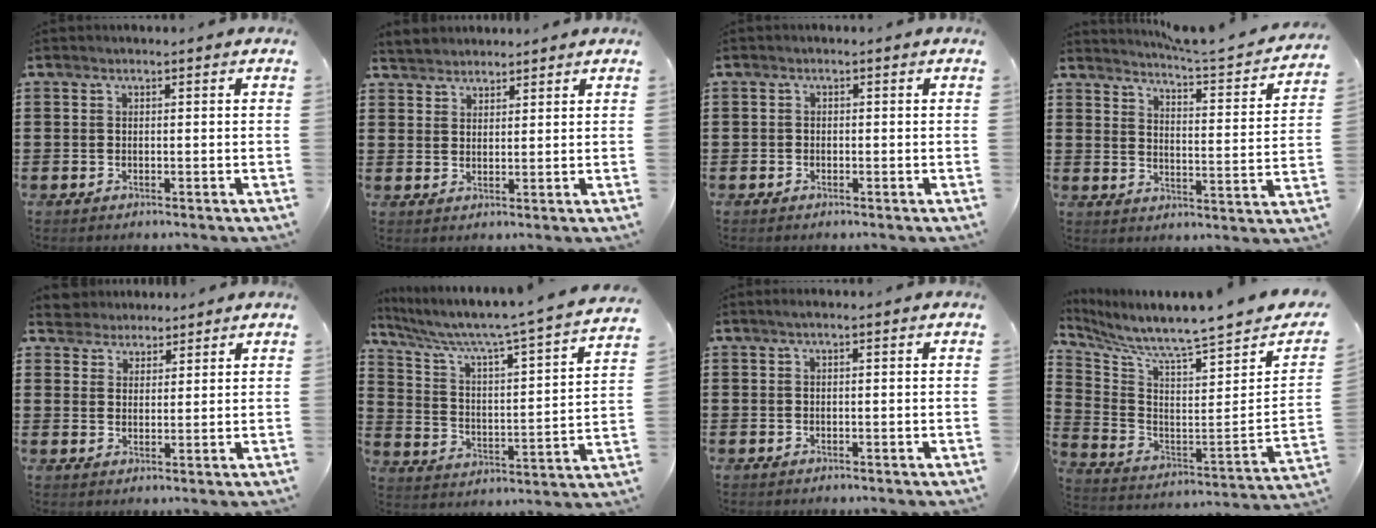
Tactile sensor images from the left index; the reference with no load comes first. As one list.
[{"total": 2.5, "force": [2.4, 0.6, -0.5], "torque": [0.001, 0.001, 0.047]}, {"total": 0.7, "force": [-0.4, 0.5, 0.1], "torque": [-0.004, 0.001, -0.009]}, {"total": 3.7, "force": [3.5, -0.6, 0.9], "torque": [-0.033, -0.038, 0.049]}, {"total": 3.3, "force": [2.9, 1.4, -0.6], "torque": [-0.004, -0.003, 0.054]}, {"total": 5.2, "force": [4.4, 0.1, 2.8], "torque": [-0.077, -0.044, 0.063]}, {"total": 0.6, "force": [0.1, 0.0, 0.6], "torque": [-0.009, -0.001, 0.003]}, {"total": 4.7, "force": [4.4, -1.2, 1.3], "torque": [-0.057, -0.067, 0.063]}]